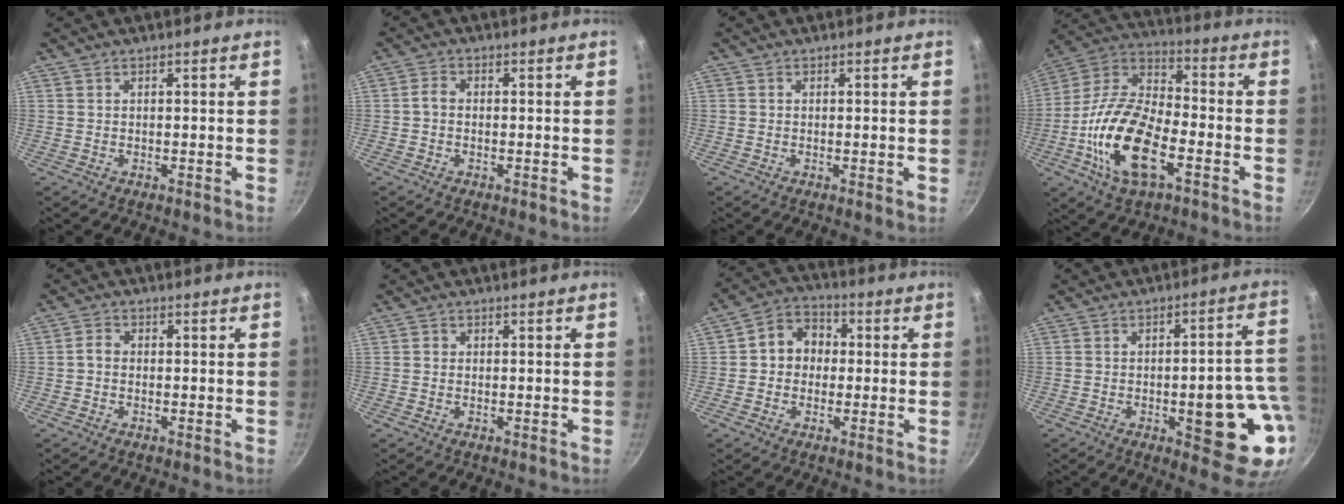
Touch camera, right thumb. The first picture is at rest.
{"total": 2.0, "force": [-0.4, 1.3, 1.5], "torque": [-0.034, 0.012, -0.015]}
{"total": 0.7, "force": [-0.1, 0.1, 0.7], "torque": [-0.012, -0.002, -0.003]}
{"total": 20.0, "force": [-6.7, 9.7, 16.2], "torque": [-0.304, 0.034, -0.144]}
{"total": 1.9, "force": [-0.4, 1.4, 1.2], "torque": [-0.025, 0.012, -0.015]}
{"total": 0.6, "force": [0.0, 0.6, 0.3], "torque": [-0.006, 0.004, -0.004]}
{"total": 8.2, "force": [0.3, 7.0, 4.2], "torque": [-0.031, 0.022, -0.014]}
{"total": 17.1, "force": [-4.2, 6.2, 15.4], "torque": [-0.141, 0.027, -0.053]}